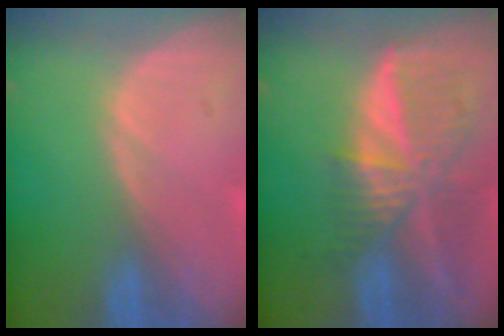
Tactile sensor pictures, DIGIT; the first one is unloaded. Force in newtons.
{"total": 9.2, "press": 8.0, "slide": 4.6}